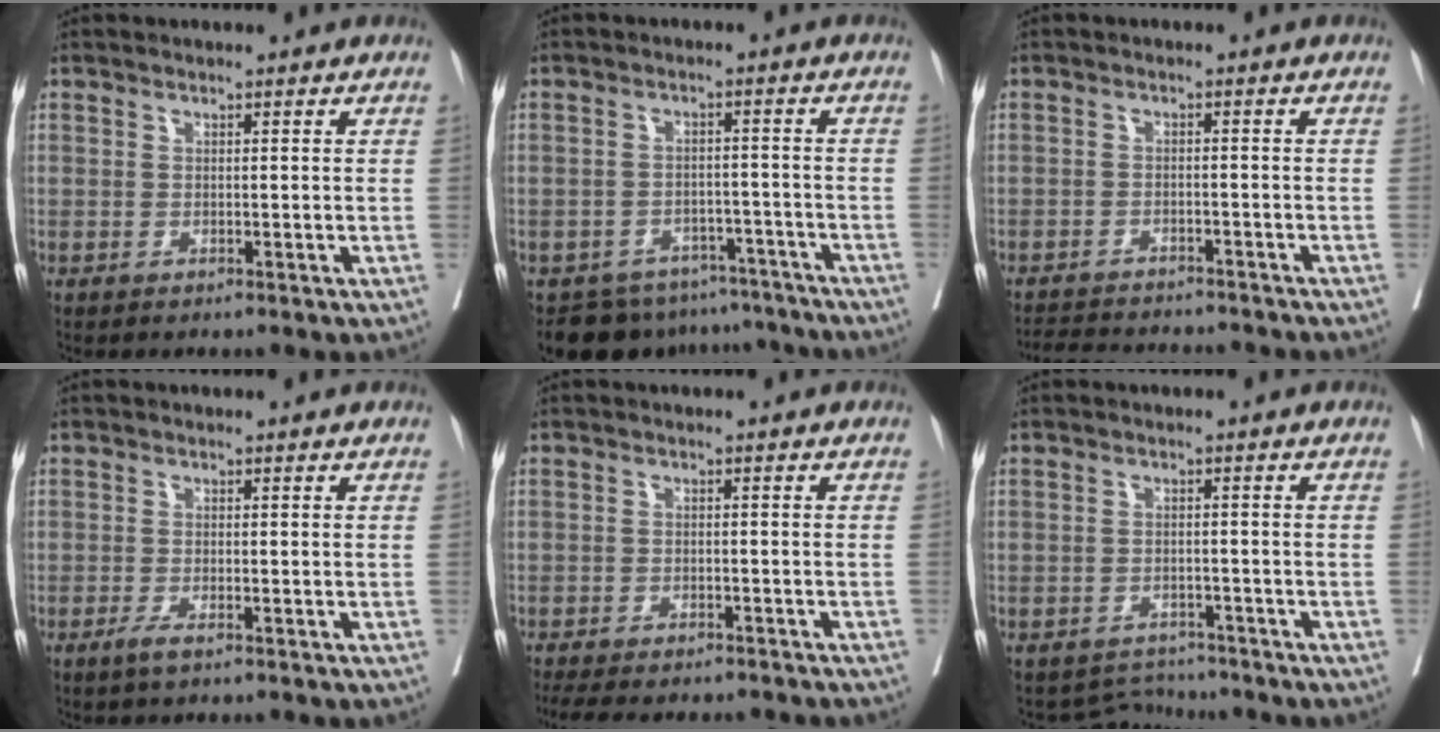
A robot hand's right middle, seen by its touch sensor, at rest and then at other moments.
{"total": 10.7, "force": [-9.1, 5.6, 1.3], "torque": [-0.007, 0.018, -0.109]}
{"total": 11.0, "force": [-10.3, 1.9, 3.5], "torque": [-0.057, -0.001, -0.138]}
{"total": 1.7, "force": [-1.1, 0.2, 1.3], "torque": [-0.027, -0.003, -0.022]}
{"total": 13.9, "force": [-12.4, 3.1, 5.5], "torque": [-0.108, -0.014, -0.161]}
{"total": 3.4, "force": [-3.2, 0.5, -1.2], "torque": [0.019, 0.007, -0.047]}